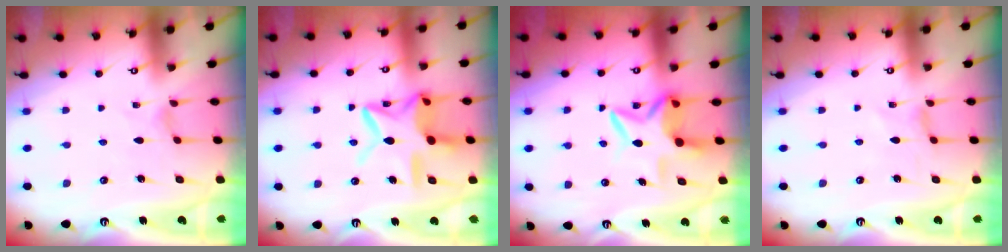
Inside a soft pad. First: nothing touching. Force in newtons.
{"total": 15.8, "press": 15.7, "slide": 1.1}
{"total": 8.9, "press": 8.9, "slide": 0.8}
{"total": 0.0}